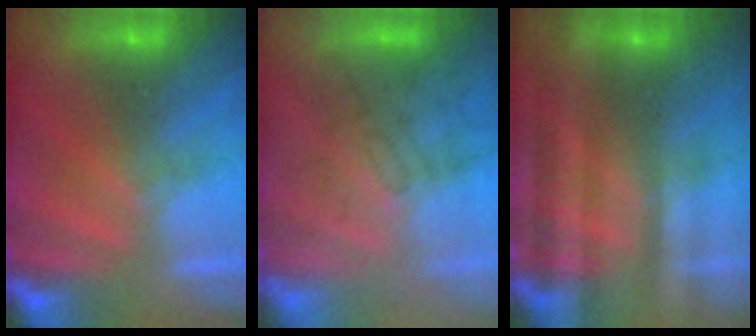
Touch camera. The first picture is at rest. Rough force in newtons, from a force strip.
{"total": 3.2}
{"total": 2.3}